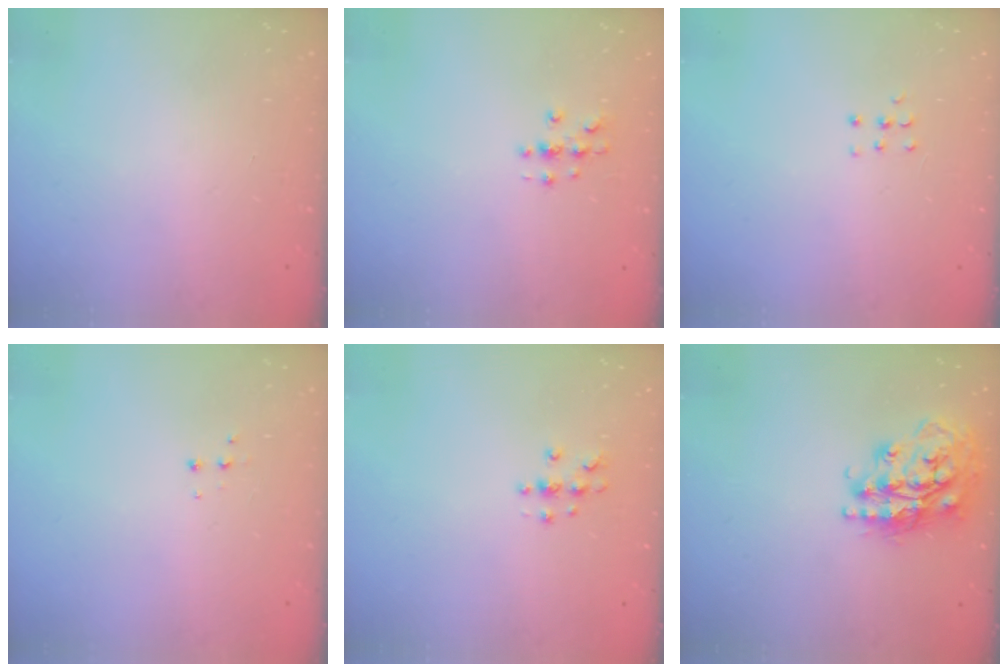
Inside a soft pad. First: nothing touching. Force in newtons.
{"total": 2.7, "press": 2.7, "slide": 0.3}
{"total": 3.8, "press": 3.8, "slide": 0.4}
{"total": 3.9, "press": 3.9, "slide": 0.5}
{"total": 4.2, "press": 4.2, "slide": 0.5}
{"total": 19.3, "press": 19.3, "slide": 1.4}